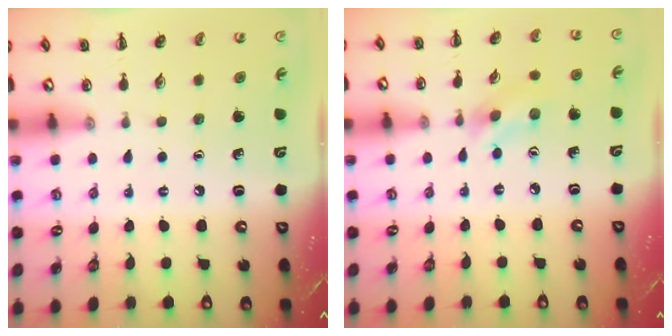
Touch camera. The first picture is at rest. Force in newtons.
{"total": 2.7, "press": 2.6, "slide": 0.6}